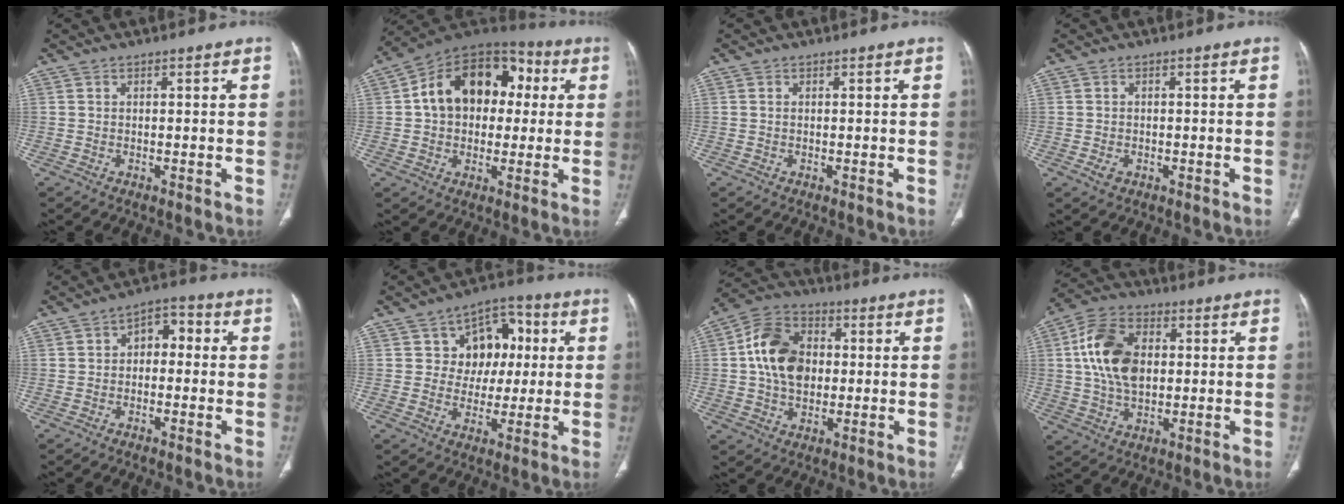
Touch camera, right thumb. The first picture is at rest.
{"total": 18.8, "force": [2.6, 13.5, 12.9], "torque": [-0.164, 0.035, 0.033]}
{"total": 0.0}
{"total": 1.9, "force": [-0.7, 1.5, 1.1], "torque": [-0.017, 0.003, -0.008]}
{"total": 5.5, "force": [0.1, 3.7, 4.1], "torque": [-0.034, 0.024, -0.012]}
{"total": 11.2, "force": [2.4, 9.0, 6.1], "torque": [-0.026, 0.008, 0.033]}
{"total": 13.4, "force": [1.0, 9.7, 9.2], "torque": [-0.144, 0.020, 0.012]}
{"total": 13.5, "force": [1.8, 8.6, 10.3], "torque": [-0.181, 0.012, 0.029]}